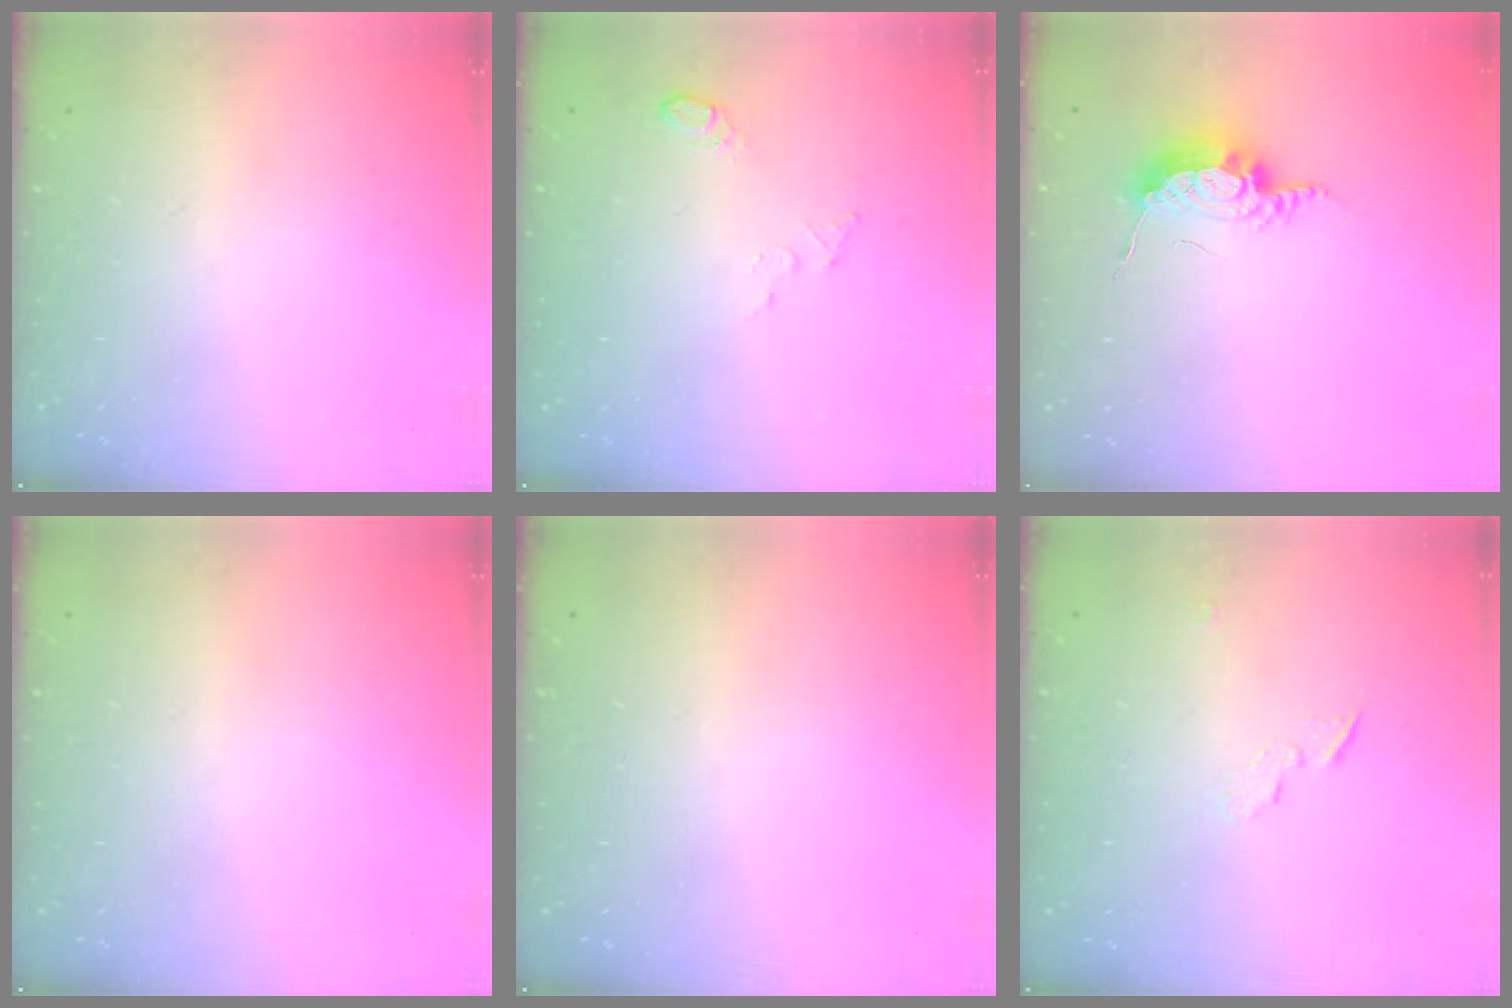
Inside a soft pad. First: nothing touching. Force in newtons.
{"total": 5.8, "press": 5.7, "slide": 1.1}
{"total": 8.3, "press": 8.3, "slide": 0.2}
{"total": 0.0}
{"total": 0.0}
{"total": 3.9, "press": 3.9, "slide": 0.3}